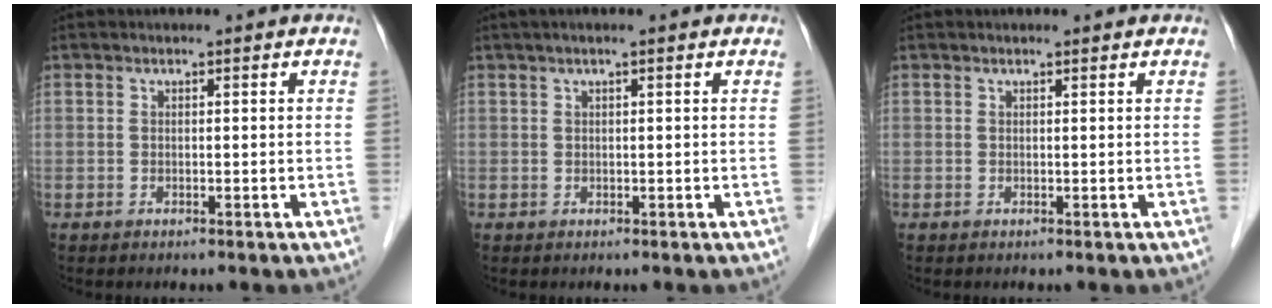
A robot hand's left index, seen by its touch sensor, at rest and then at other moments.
{"total": 3.3, "force": [2.4, 0.1, 2.3], "torque": [-0.036, 0.028, 0.037]}
{"total": 1.2, "force": [1.1, 0.2, 0.5], "torque": [-0.008, 0.014, 0.018]}